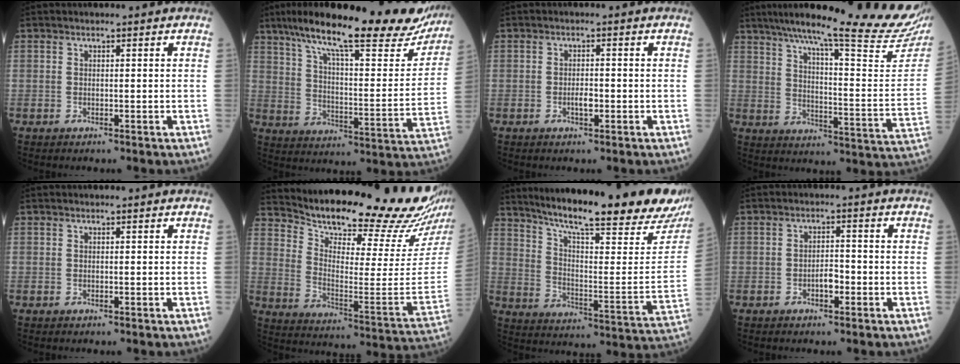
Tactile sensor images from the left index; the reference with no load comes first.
{"total": 29.3, "force": [23.7, 4.8, 16.5], "torque": [-0.260, -0.021, 0.319]}
{"total": 1.8, "force": [-0.8, 0.6, 1.5], "torque": [-0.025, -0.001, -0.015]}
{"total": 29.7, "force": [24.9, 0.8, 16.1], "torque": [-0.231, -0.072, 0.318]}
{"total": 0.0}
{"total": 24.8, "force": [23.0, 0.7, 9.3], "torque": [-0.160, -0.114, 0.308]}
{"total": 28.3, "force": [23.3, 2.1, 15.9], "torque": [-0.252, -0.068, 0.308]}
{"total": 2.4, "force": [-1.3, 0.9, 1.8], "torque": [-0.025, 0.002, -0.026]}